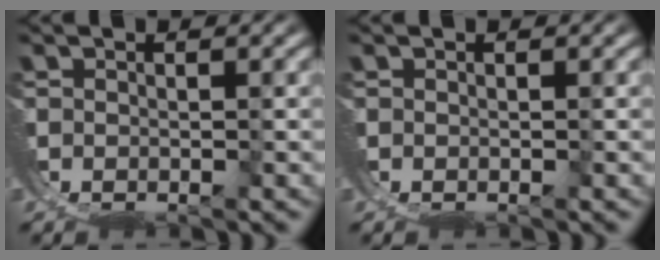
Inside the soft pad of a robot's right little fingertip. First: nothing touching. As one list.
[{"total": 0.0}]